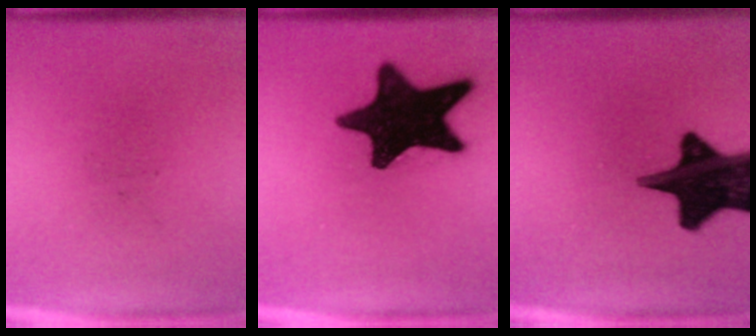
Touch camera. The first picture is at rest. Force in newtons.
{"total": 17.1}
{"total": 18.9}